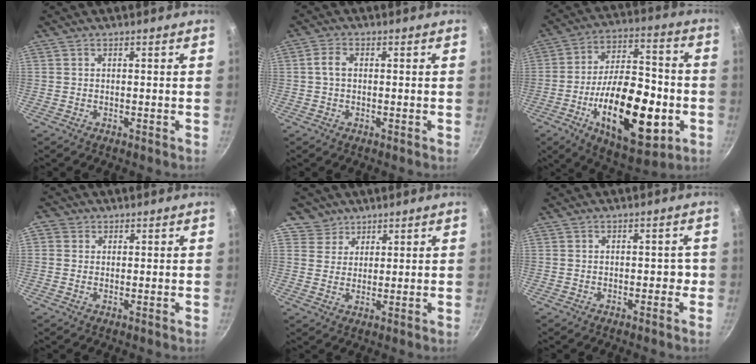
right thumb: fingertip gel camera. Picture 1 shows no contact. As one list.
[{"total": 2.7, "force": [0.0, 1.8, 2.0], "torque": [-0.039, 0.009, -0.003]}, {"total": 24.9, "force": [-6.8, 12.0, 20.8], "torque": [-0.305, 0.033, -0.099]}, {"total": 2.5, "force": [0.6, 2.4, 0.7], "torque": [0.009, -0.001, 0.003]}, {"total": 5.1, "force": [3.3, 3.9, -0.3], "torque": [0.044, -0.006, 0.053]}, {"total": 2.0, "force": [-0.4, 1.2, 1.5], "torque": [0.000, 0.012, -0.007]}]